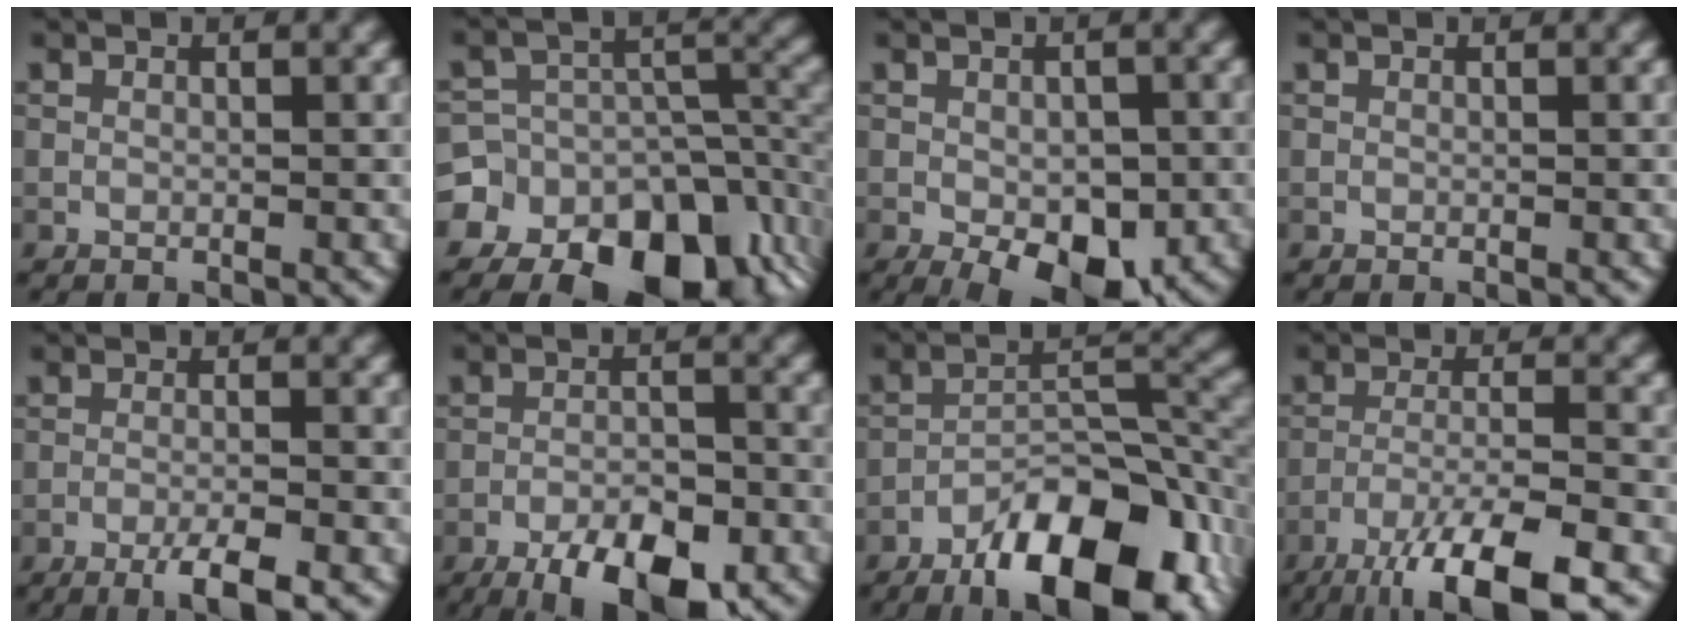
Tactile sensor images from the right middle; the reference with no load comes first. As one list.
[{"total": 15.7, "force": [-9.1, 11.2, 6.2], "torque": [-0.126, -0.013, -0.139]}, {"total": 7.1, "force": [-2.9, 3.5, 5.4], "torque": [-0.088, -0.017, -0.036]}, {"total": 0.0}, {"total": 3.6, "force": [-2.1, 0.5, 2.9], "torque": [-0.051, 0.002, -0.043]}, {"total": 8.0, "force": [-5.3, 2.9, 5.4], "torque": [-0.081, -0.013, -0.081]}, {"total": 14.1, "force": [-8.5, 5.5, 9.8], "torque": [-0.147, -0.006, -0.138]}, {"total": 9.7, "force": [-6.5, 2.1, 6.9], "torque": [-0.115, -0.004, -0.116]}]